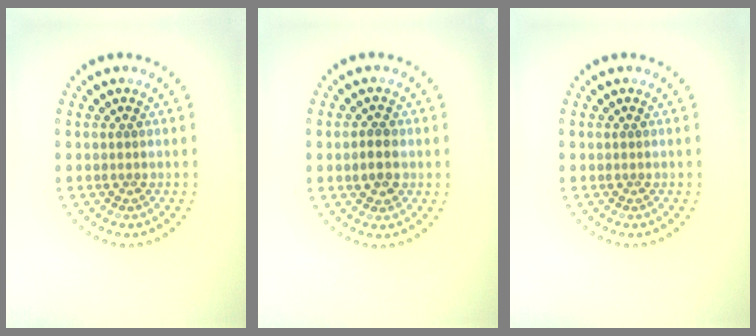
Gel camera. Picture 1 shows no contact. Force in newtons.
{"total": 2.2, "press": 2.2, "slide": 0.2}
{"total": 0.0}